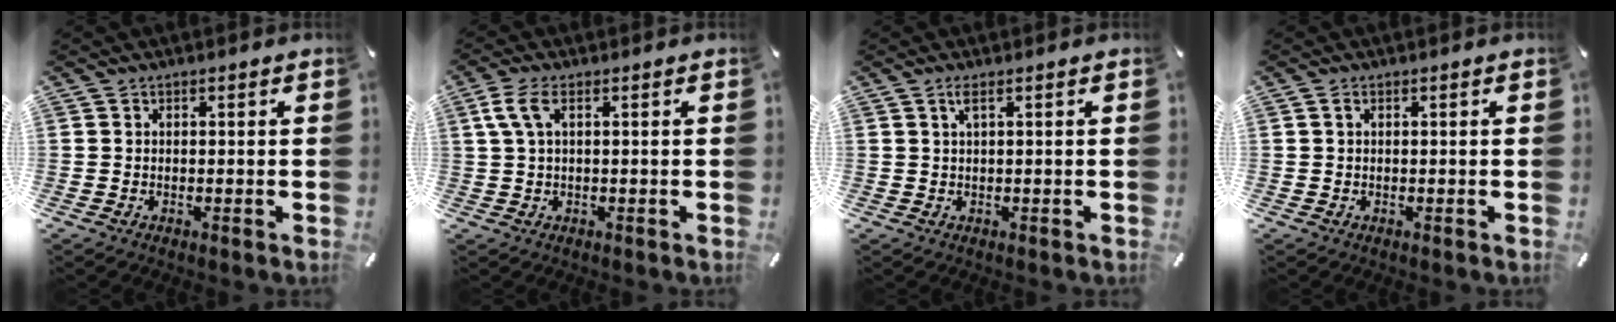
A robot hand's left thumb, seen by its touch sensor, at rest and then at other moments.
{"total": 4.7, "force": [1.2, 1.7, 4.2], "torque": [-0.091, 0.001, 0.021]}
{"total": 1.9, "force": [0.7, 0.2, 1.7], "torque": [-0.037, 0.001, 0.011]}
{"total": 0.8, "force": [0.1, 0.3, 0.8], "torque": [-0.016, 0.002, 0.001]}